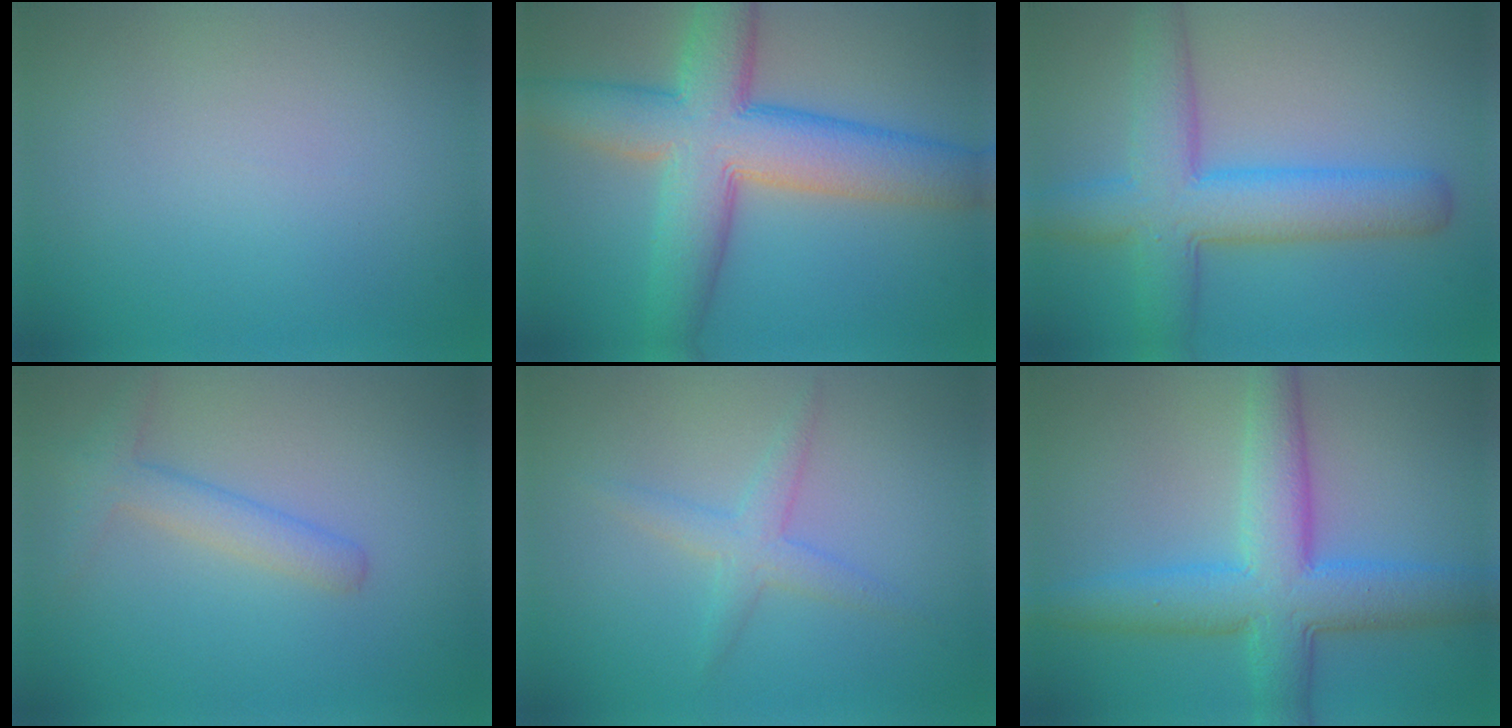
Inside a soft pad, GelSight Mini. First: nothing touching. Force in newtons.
{"total": 10.5, "press": 10.5, "slide": 0.4}
{"total": 7.4, "press": 7.4, "slide": 0.2}
{"total": 2.7, "press": 2.7, "slide": 0.1}
{"total": 2.2, "press": 2.2, "slide": 0.1}
{"total": 7.6, "press": 7.6, "slide": 0.1}